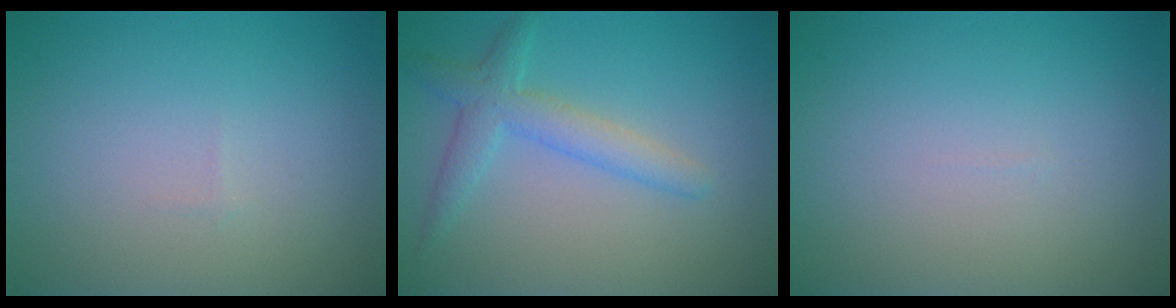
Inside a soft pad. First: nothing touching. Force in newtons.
{"total": 2.1, "press": 2.1, "slide": 0.1}
{"total": 0.0}